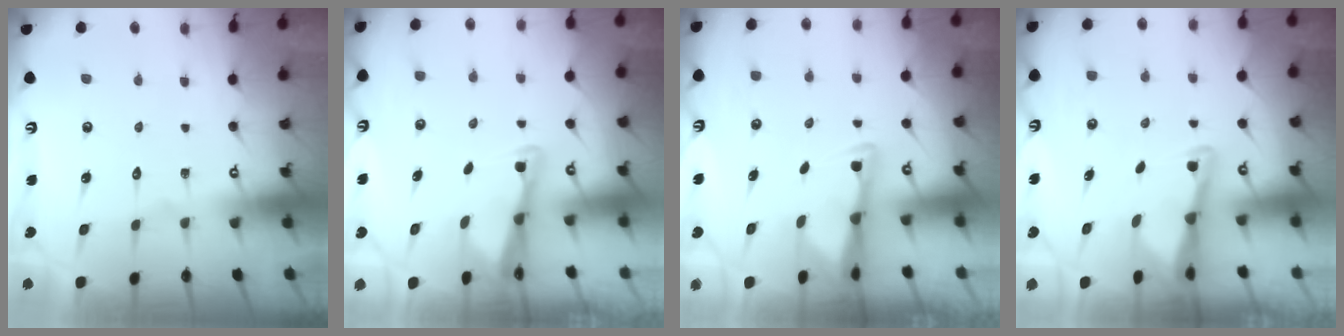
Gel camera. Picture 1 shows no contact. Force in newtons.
{"total": 2.7, "press": 2.6, "slide": 0.2}
{"total": 3.0, "press": 2.9, "slide": 0.6}
{"total": 3.0, "press": 3.0, "slide": 0.3}